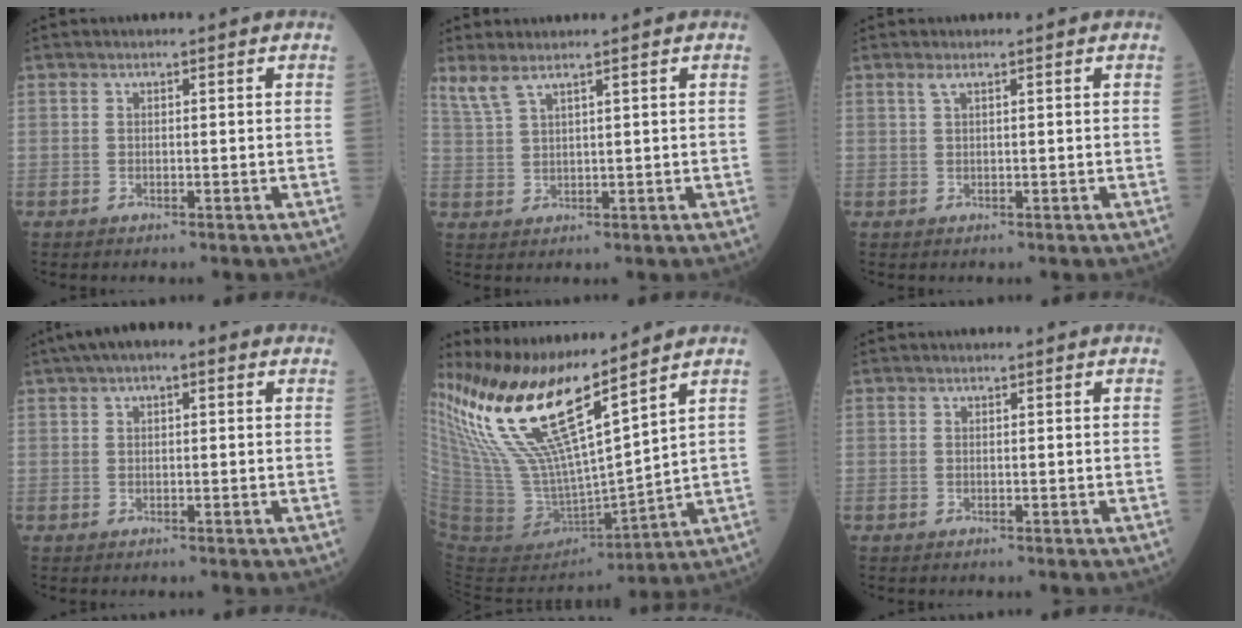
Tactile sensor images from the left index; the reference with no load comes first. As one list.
[{"total": 3.2, "force": [2.6, 0.0, 1.9], "torque": [-0.055, 0.009, 0.064]}, {"total": 1.0, "force": [0.5, 0.0, 0.8], "torque": [-0.022, 0.009, 0.012]}, {"total": 5.8, "force": [3.0, 2.1, 4.5], "torque": [-0.079, 0.038, 0.041]}, {"total": 16.4, "force": [12.6, 1.4, 10.4], "torque": [-0.217, -0.016, 0.257]}, {"total": 0.0}]